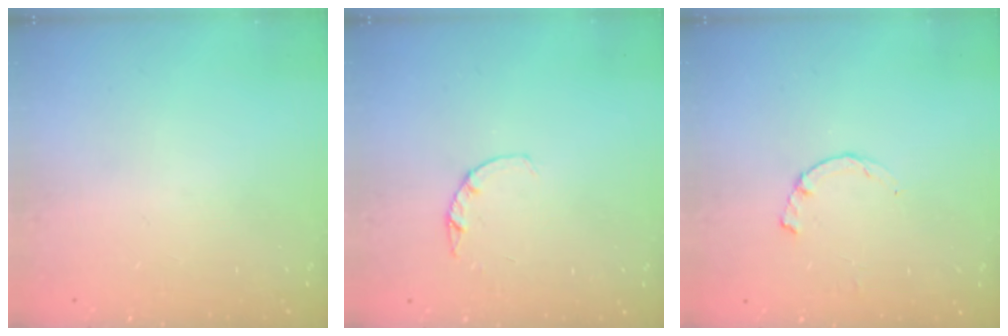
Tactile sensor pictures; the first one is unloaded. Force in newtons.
{"total": 2.2, "press": 2.2, "slide": 0.4}
{"total": 1.2, "press": 1.1, "slide": 0.3}